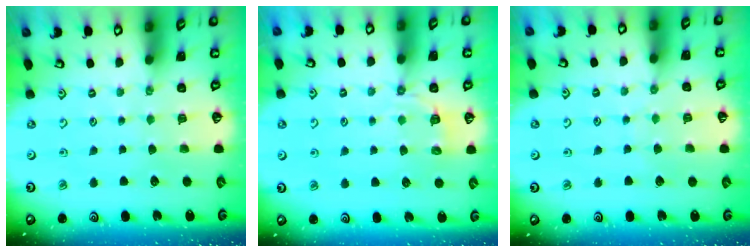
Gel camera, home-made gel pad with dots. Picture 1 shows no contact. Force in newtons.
{"total": 4.5, "press": 4.1, "slide": 2.0}
{"total": 5.2, "press": 5.2, "slide": 0.4}